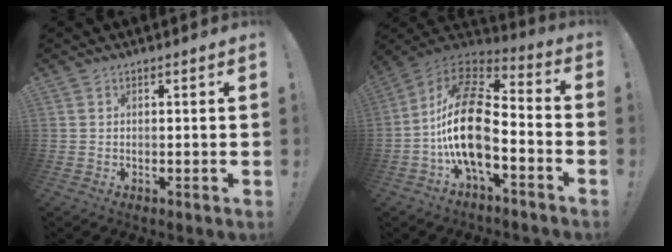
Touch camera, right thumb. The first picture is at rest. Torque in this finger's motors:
{"motor_torque": [2.55, 2.46, 1.55, -1.22, 0.80]}